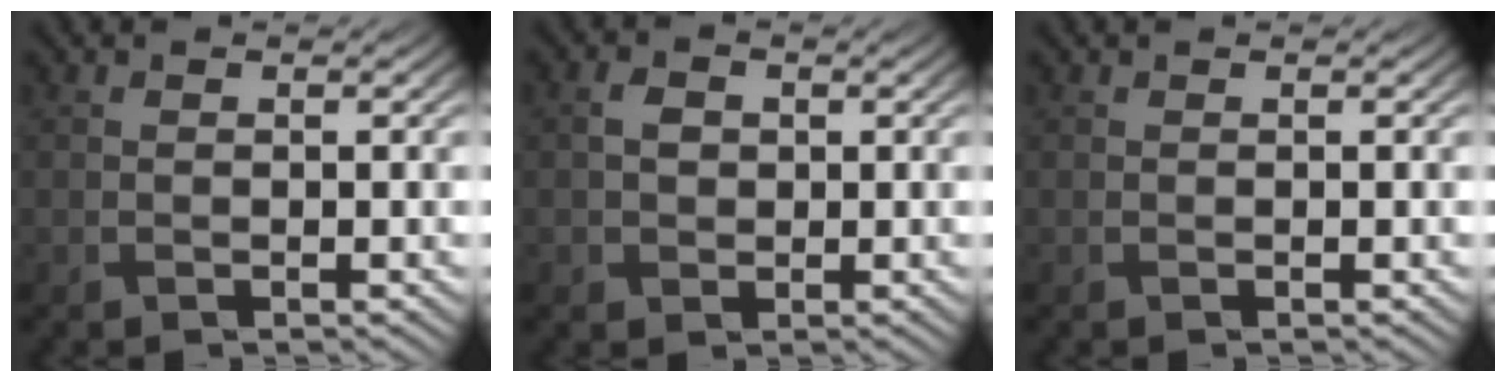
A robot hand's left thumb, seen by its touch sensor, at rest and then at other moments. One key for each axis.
{"total": 2.4, "fx": 0.1, "fy": 2.1, "fz": 1.3, "tx": -0.032, "ty": -0.001, "tz": -0.001}
{"total": 0.0}